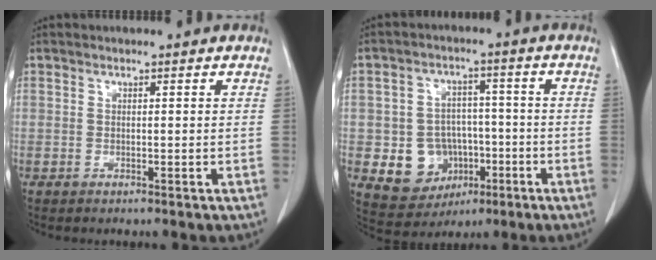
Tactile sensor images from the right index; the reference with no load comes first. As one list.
[{"total": 9.3, "force": [-2.2, 8.4, 3.2], "torque": [-0.053, 0.023, -0.023]}]